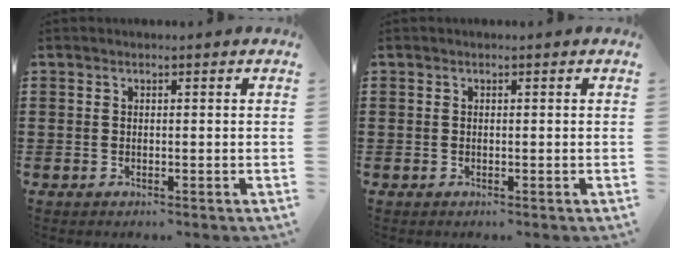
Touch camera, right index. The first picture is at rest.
{"total": 0.0}